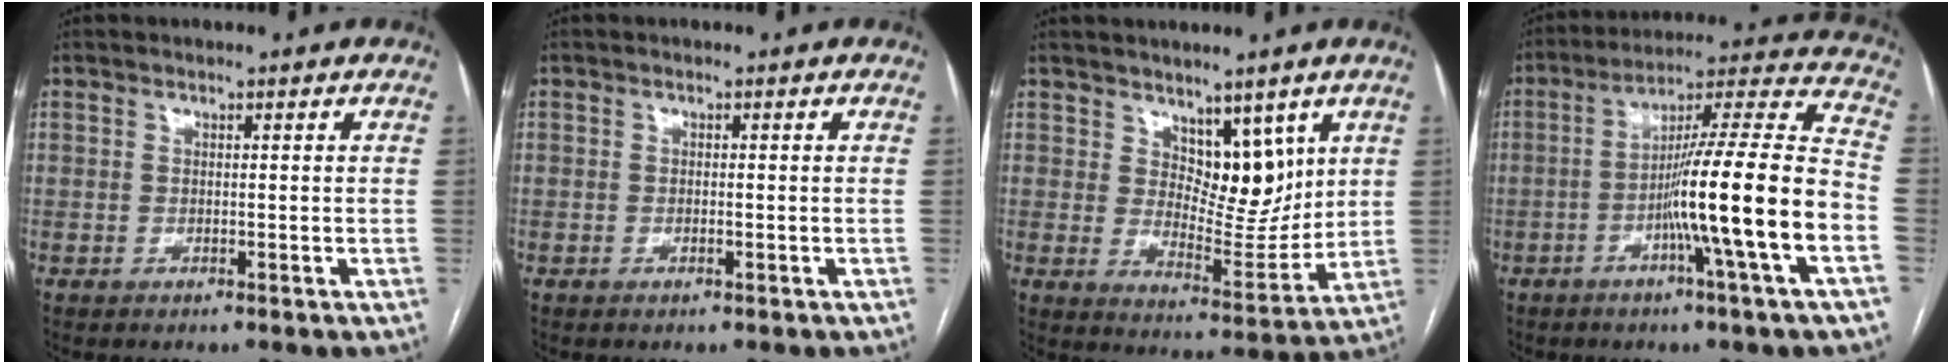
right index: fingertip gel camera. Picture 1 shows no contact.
{"total": 0.7, "force": [-0.2, 0.2, 0.7], "torque": [-0.014, -0.001, -0.003]}
{"total": 8.7, "force": [4.5, 4.4, 5.9], "torque": [-0.083, -0.006, 0.085]}
{"total": 18.4, "force": [-5.4, -1.4, 17.5], "torque": [-0.281, 0.004, -0.097]}